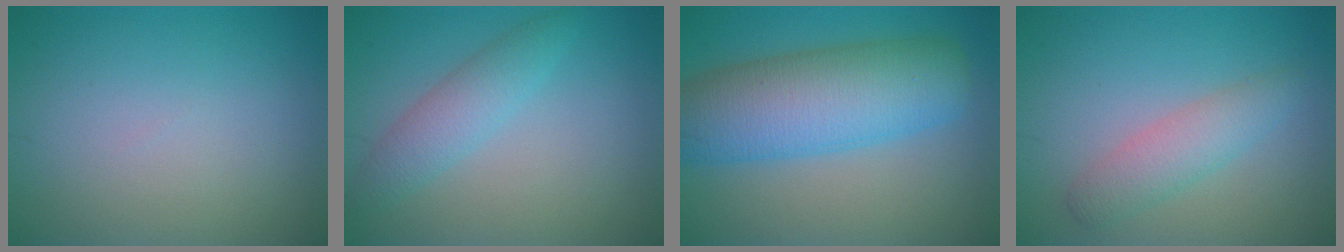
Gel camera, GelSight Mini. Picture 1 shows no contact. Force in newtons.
{"total": 2.9, "press": 2.9, "slide": 0.1}
{"total": 9.7, "press": 9.7, "slide": 0.2}
{"total": 2.9, "press": 2.9, "slide": 0.1}